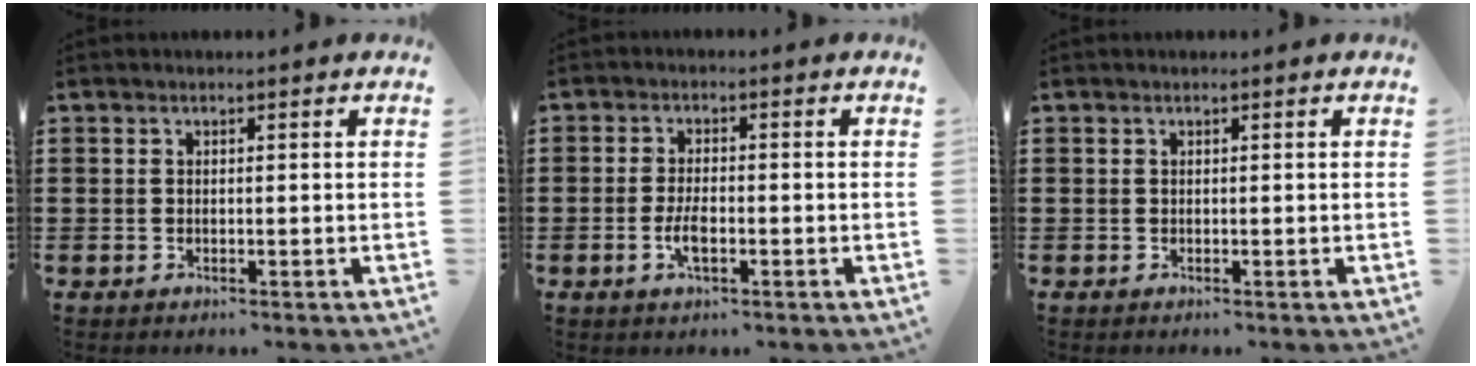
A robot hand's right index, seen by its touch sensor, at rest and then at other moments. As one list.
[{"total": 3.4, "force": [-1.2, 1.2, 3.0], "torque": [-0.067, -0.003, -0.025]}, {"total": 0.0}]